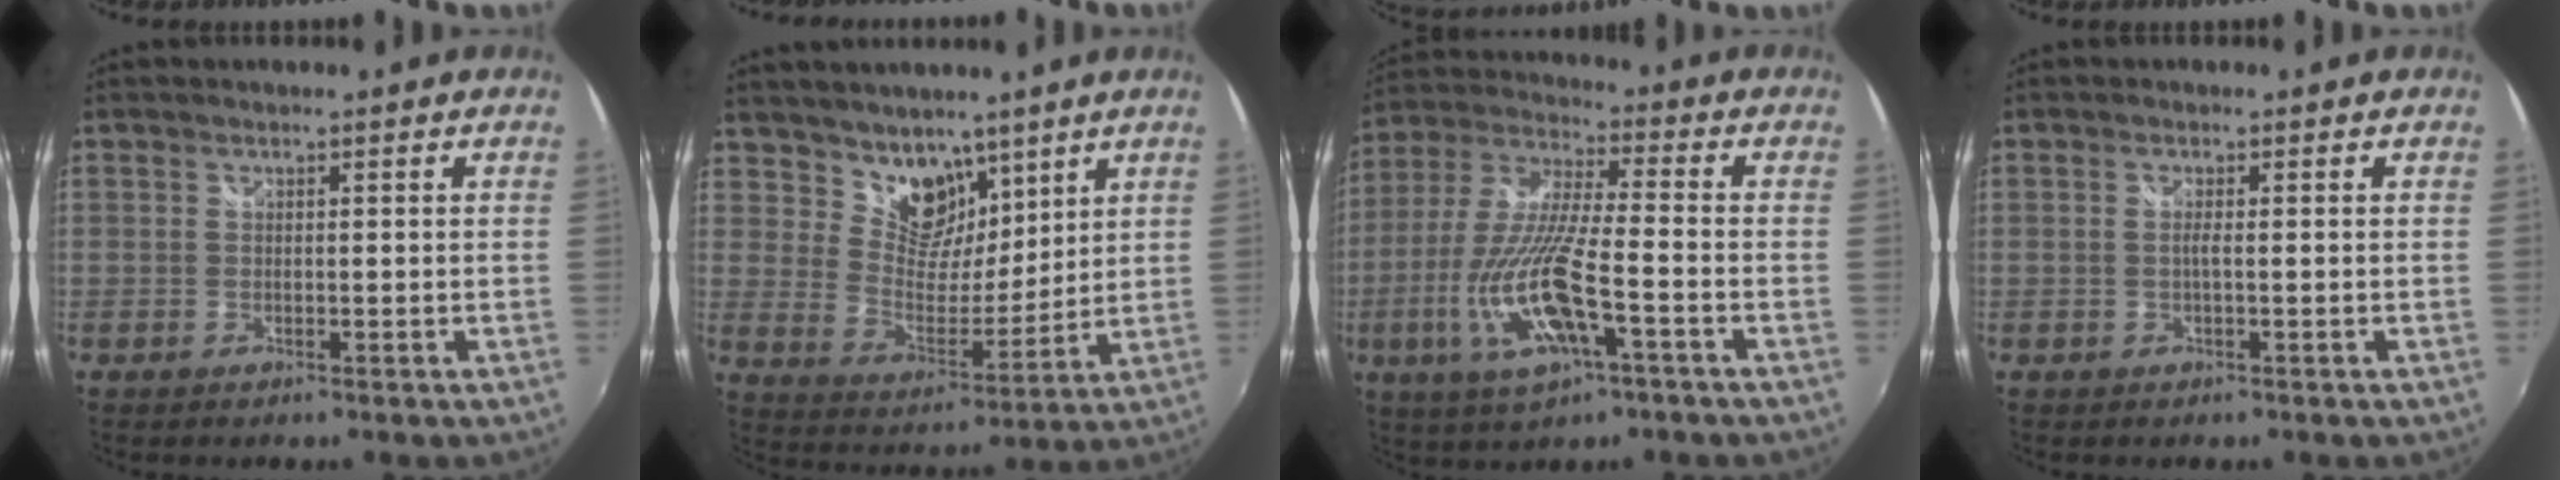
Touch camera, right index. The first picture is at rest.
{"total": 10.0, "force": [7.2, 6.0, 3.3], "torque": [-0.050, -0.006, 0.134]}
{"total": 16.8, "force": [-6.1, 3.9, 15.2], "torque": [-0.323, -0.021, -0.116]}
{"total": 1.0, "force": [-0.2, -0.2, 1.0], "torque": [-0.018, 0.000, -0.006]}